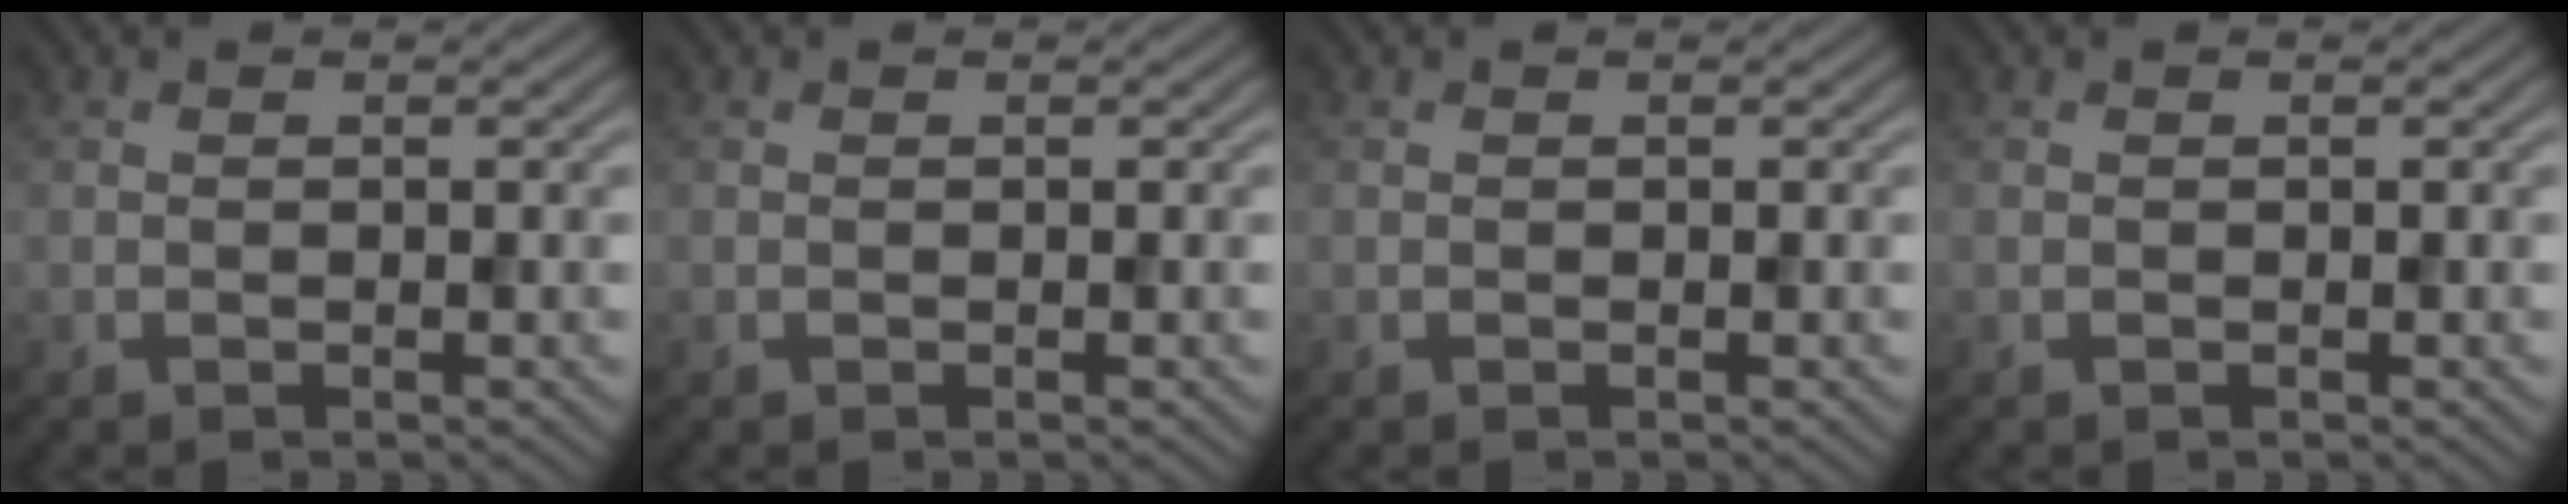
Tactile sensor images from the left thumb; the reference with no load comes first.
{"total": 0.0}
{"total": 0.0}
{"total": 0.0}